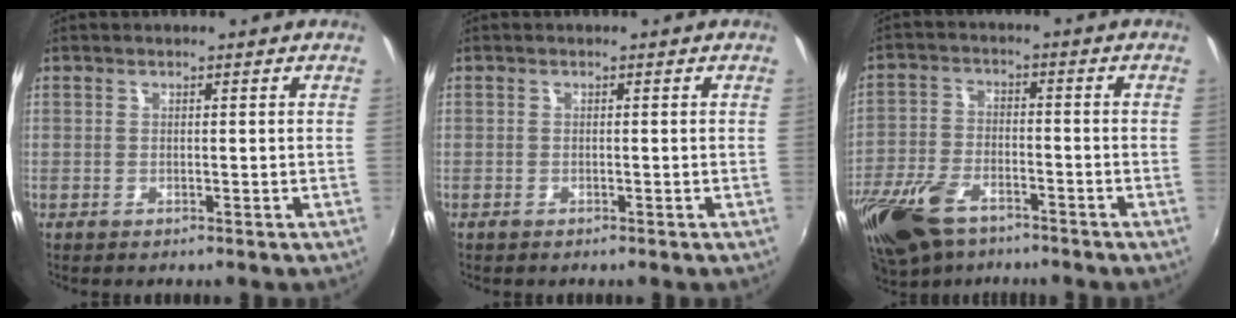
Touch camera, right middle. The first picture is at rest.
{"total": 0.6, "force": [-0.5, 0.3, 0.1], "torque": [-0.003, 0.000, -0.008]}
{"total": 12.9, "force": [-8.8, 6.2, 7.0], "torque": [-0.168, -0.020, -0.171]}